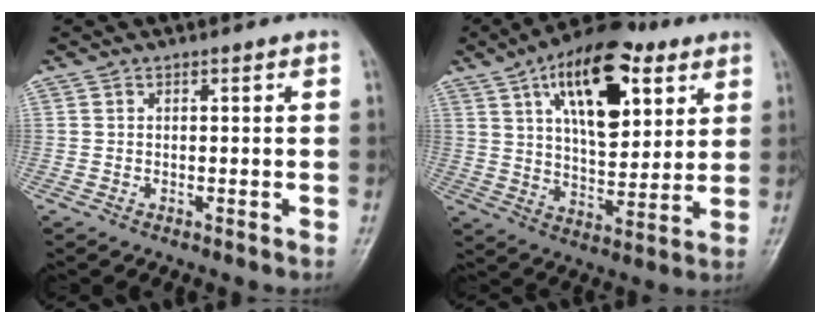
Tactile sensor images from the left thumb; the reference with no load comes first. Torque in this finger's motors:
{"motor_torque": [0.27, 1.04, 0.27, -0.52, 0.15]}